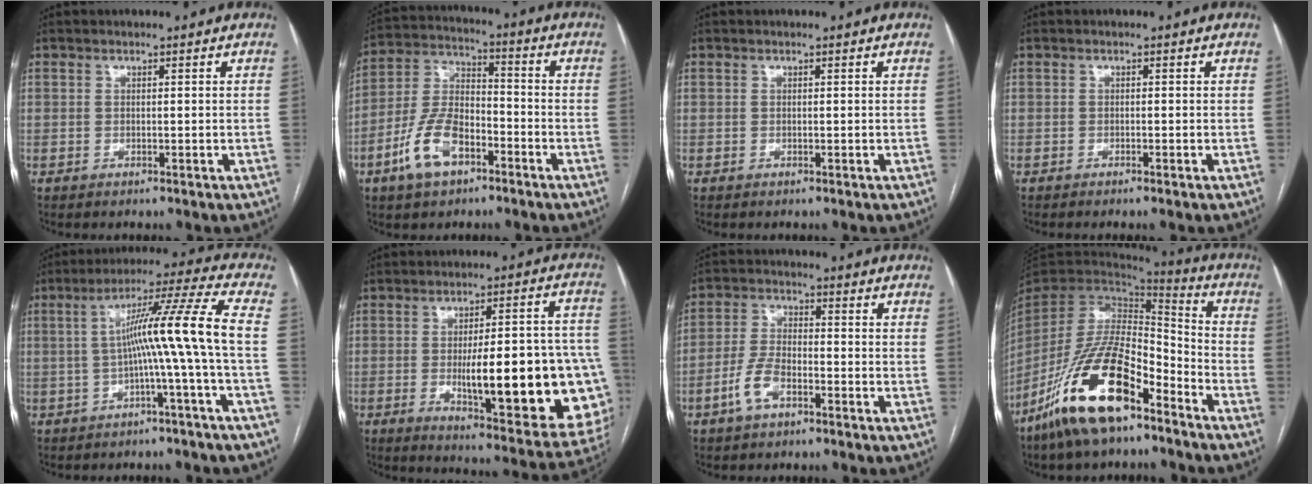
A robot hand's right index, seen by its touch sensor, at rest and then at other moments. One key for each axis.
{"total": 11.3, "fx": -5.7, "fy": 5.4, "fz": 8.1, "tx": -0.184, "ty": 0.012, "tz": -0.104}
{"total": 0.0}
{"total": 0.8, "fx": -0.6, "fy": -0.1, "fz": 0.5, "tx": -0.013, "ty": 0.002, "tz": -0.010}
{"total": 11.4, "fx": -1.2, "fy": -2.6, "fz": 11.1, "tx": -0.176, "ty": 0.027, "tz": -0.016}
{"total": 25.2, "fx": -4.4, "fy": 5.6, "fz": 24.1, "tx": -0.246, "ty": 0.014, "tz": -0.039}
{"total": 6.0, "fx": -3.2, "fy": 2.5, "fz": 4.4, "tx": -0.104, "ty": 0.009, "tz": -0.061}
{"total": 19.5, "fx": -12.4, "fy": 5.6, "fz": 13.9, "tx": -0.301, "ty": -0.020, "tz": -0.233}